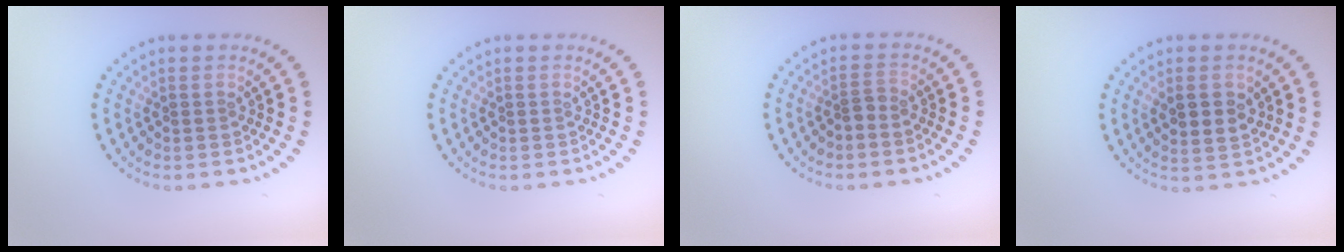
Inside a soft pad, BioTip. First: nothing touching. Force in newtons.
{"total": 0.0}
{"total": 1.0, "press": 0.6, "slide": 0.7}
{"total": 2.8, "press": 2.7, "slide": 0.8}